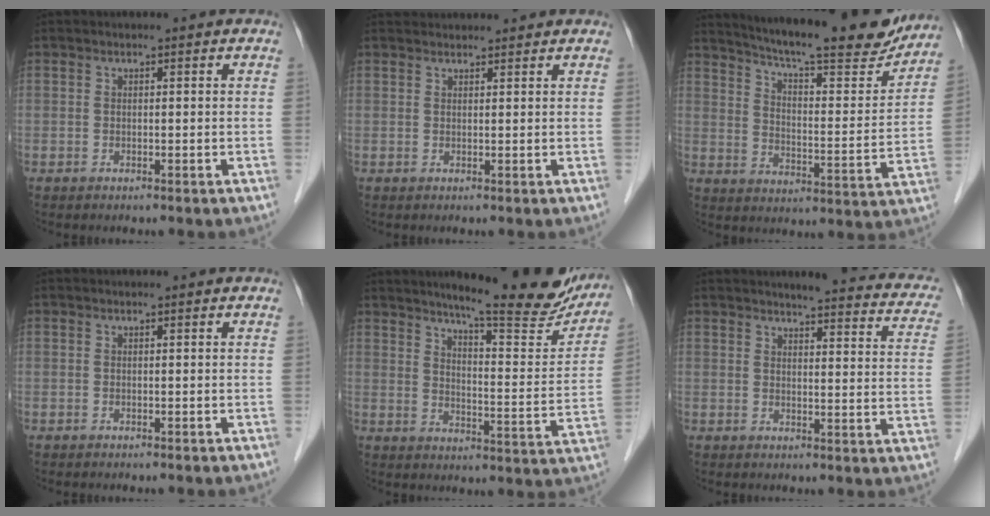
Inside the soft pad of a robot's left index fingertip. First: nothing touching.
{"total": 4.2, "force": [4.2, 0.6, 0.5], "torque": [-0.008, 0.037, 0.059]}
{"total": 22.6, "force": [20.0, 2.7, 10.2], "torque": [-0.161, -0.031, 0.269]}
{"total": 0.0}
{"total": 19.8, "force": [17.1, 2.2, 9.7], "torque": [-0.123, -0.049, 0.215]}
{"total": 16.2, "force": [14.2, 2.8, 7.3], "torque": [-0.068, -0.023, 0.141]}